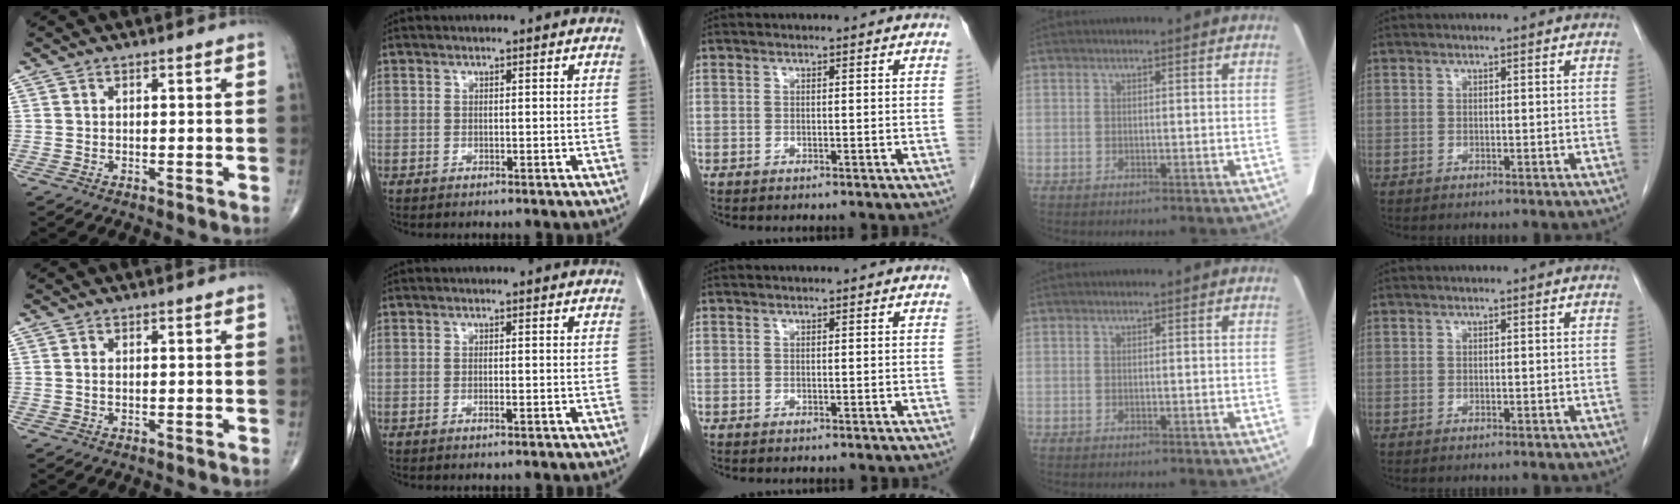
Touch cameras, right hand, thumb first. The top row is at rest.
{"thumb": {"total": 0.6, "force": [0.0, 0.3, 0.5], "torque": [-0.009, 0.002, 0.000]}, "index": {"total": 0.7, "force": [-0.4, 0.0, 0.6], "torque": [-0.015, 0.000, -0.005]}}